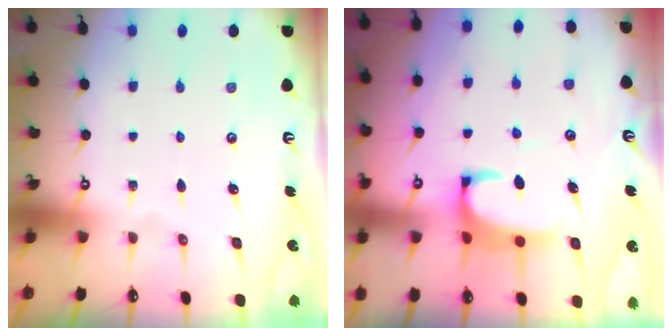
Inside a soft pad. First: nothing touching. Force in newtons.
{"total": 2.3, "press": 2.0, "slide": 1.0}